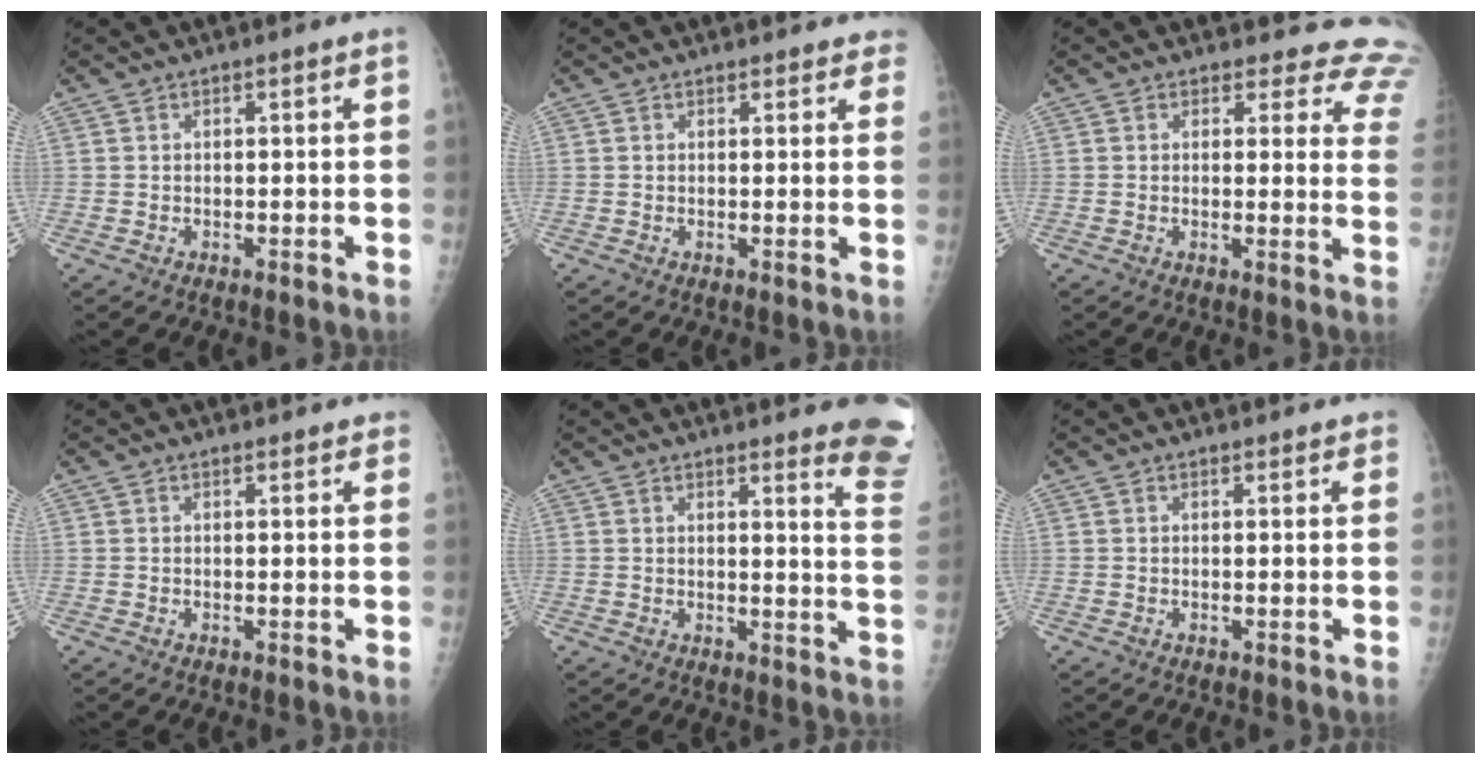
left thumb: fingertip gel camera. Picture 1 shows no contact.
{"total": 3.8, "force": [3.4, 1.6, 0.2], "torque": [0.033, -0.015, 0.018]}
{"total": 12.1, "force": [10.6, 5.3, 2.3], "torque": [0.028, -0.073, 0.076]}
{"total": 2.9, "force": [2.6, 1.0, 0.6], "torque": [0.013, -0.008, 0.018]}
{"total": 12.2, "force": [11.5, 0.8, 4.2], "torque": [-0.018, -0.123, 0.099]}
{"total": 2.2, "force": [2.0, 0.8, 0.5], "torque": [0.008, -0.005, 0.014]}